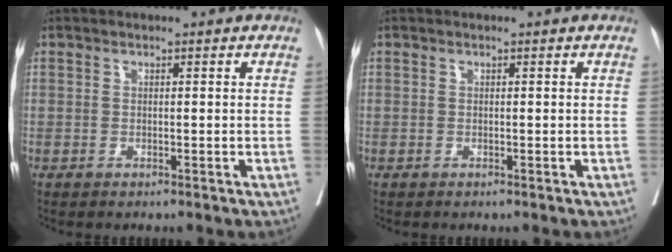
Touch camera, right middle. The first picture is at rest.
{"total": 0.0}